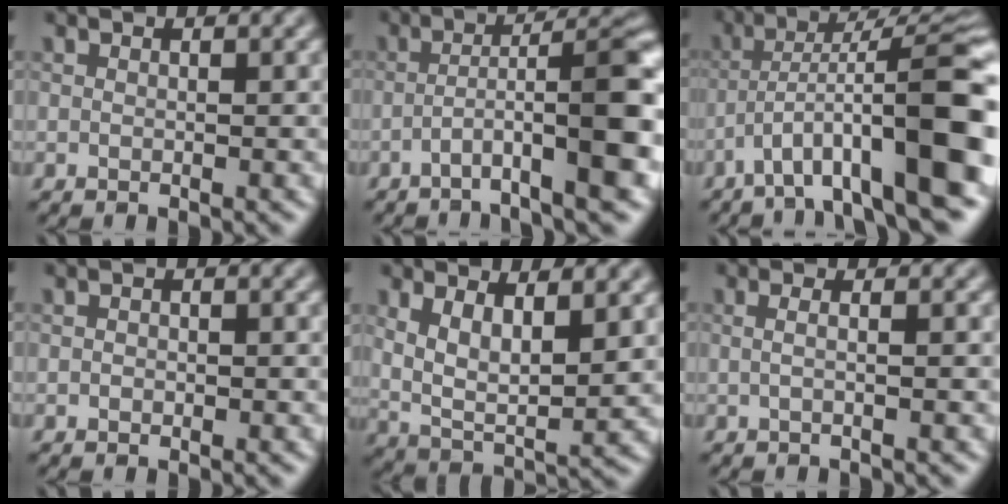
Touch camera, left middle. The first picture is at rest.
{"total": 8.1, "force": [-2.7, 1.5, 7.5], "torque": [-0.117, 0.008, -0.057]}
{"total": 11.2, "force": [-4.6, 2.6, 9.9], "torque": [-0.155, 0.012, -0.075]}
{"total": 0.7, "force": [-0.2, 0.6, 0.3], "torque": [-0.007, -0.009, -0.010]}
{"total": 5.8, "force": [2.3, 2.5, 4.7], "torque": [-0.101, -0.024, 0.041]}
{"total": 2.6, "force": [0.4, 1.4, 2.1], "torque": [-0.015, -0.006, -0.024]}